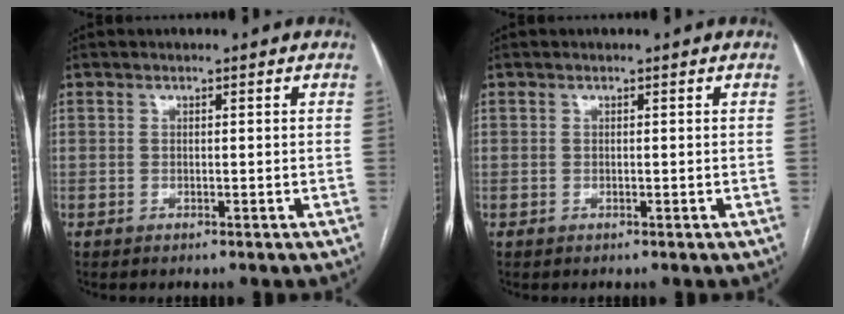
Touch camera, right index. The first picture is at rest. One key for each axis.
{"total": 0.0}